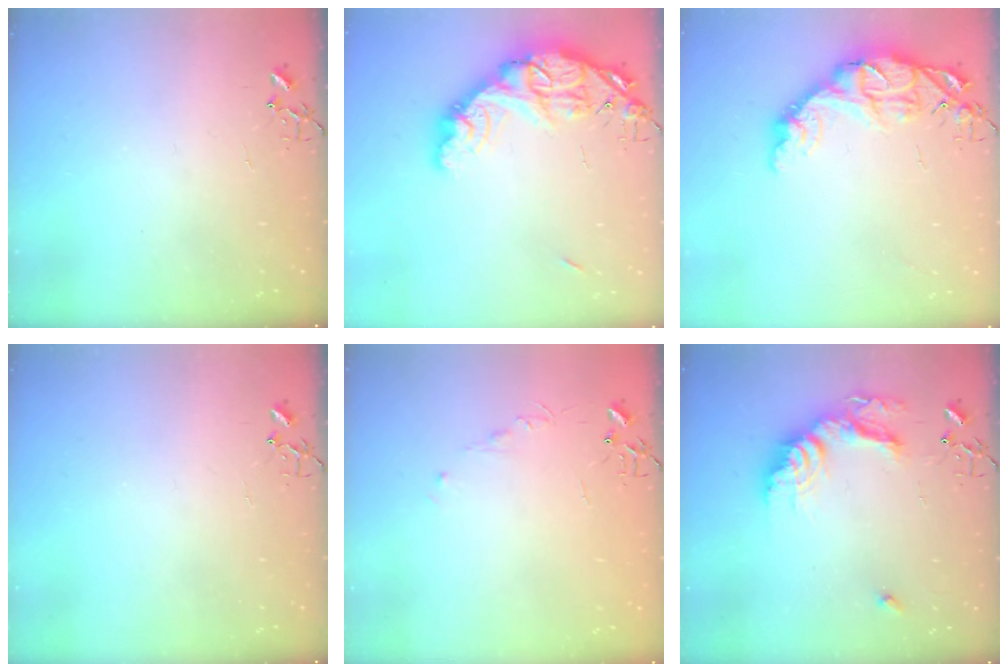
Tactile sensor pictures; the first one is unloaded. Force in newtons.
{"total": 20.6, "press": 20.5, "slide": 1.7}
{"total": 14.4, "press": 14.4, "slide": 1.1}
{"total": 0.0}
{"total": 4.0, "press": 3.9, "slide": 0.5}
{"total": 17.3, "press": 17.3, "slide": 1.1}